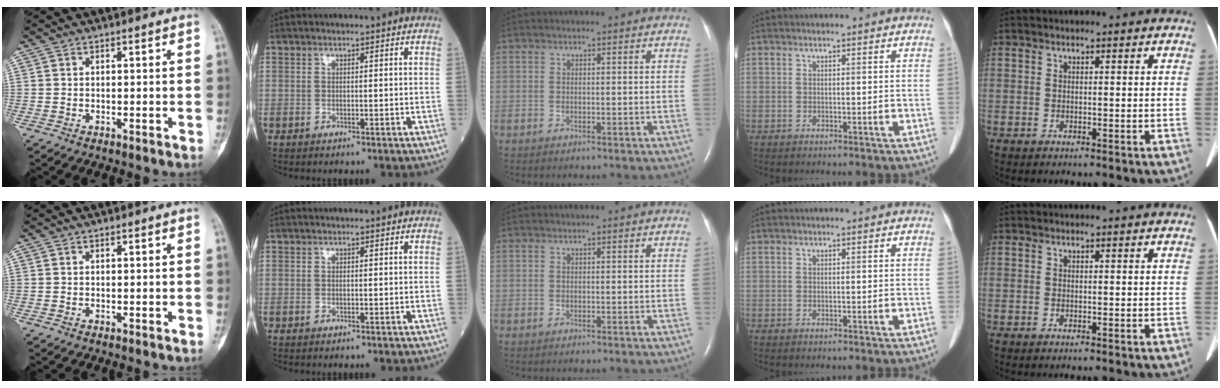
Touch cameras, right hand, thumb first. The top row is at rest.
{}